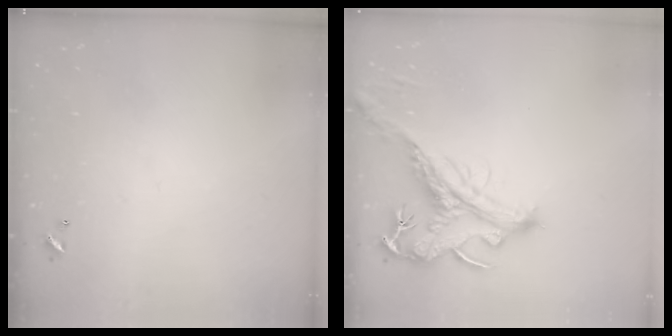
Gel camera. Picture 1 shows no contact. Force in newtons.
{"total": 2.0, "press": 1.5, "slide": 1.3}